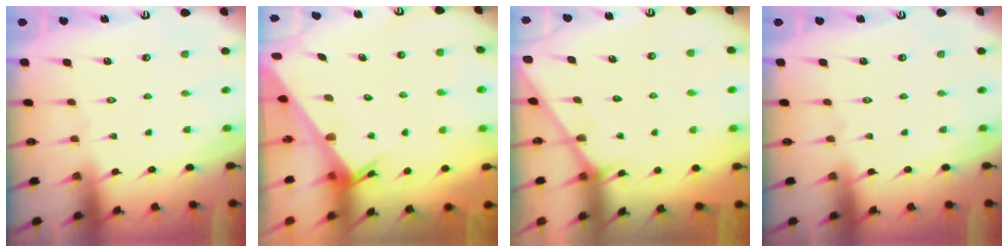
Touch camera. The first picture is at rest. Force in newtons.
{"total": 3.2, "press": 3.2, "slide": 0.2}
{"total": 2.1, "press": 2.1, "slide": 0.2}
{"total": 0.0}